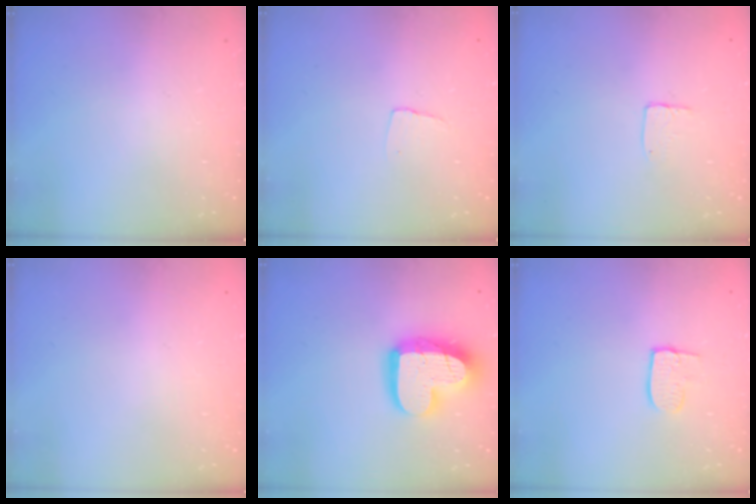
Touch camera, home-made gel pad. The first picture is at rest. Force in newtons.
{"total": 3.6, "press": 3.6, "slide": 0.4}
{"total": 3.8, "press": 3.8, "slide": 0.3}
{"total": 0.0}
{"total": 16.9, "press": 16.9, "slide": 1.4}
{"total": 7.7, "press": 7.7, "slide": 0.6}